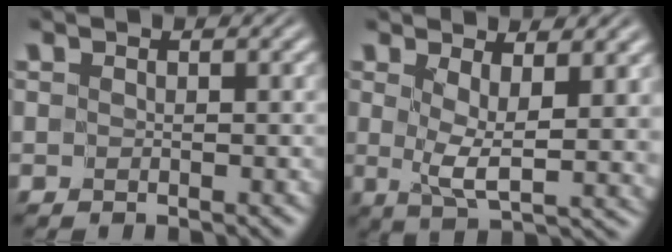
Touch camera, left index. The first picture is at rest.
{"total": 5.1, "force": [1.7, 1.7, 4.5], "torque": [-0.084, -0.015, 0.033]}